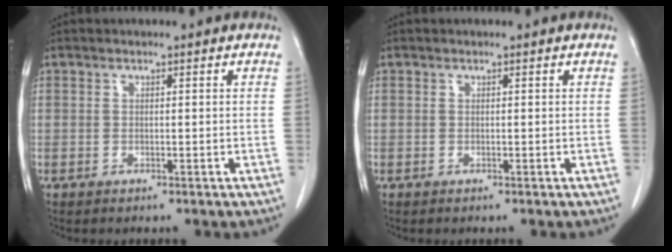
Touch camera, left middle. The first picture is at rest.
{"total": 0.0}